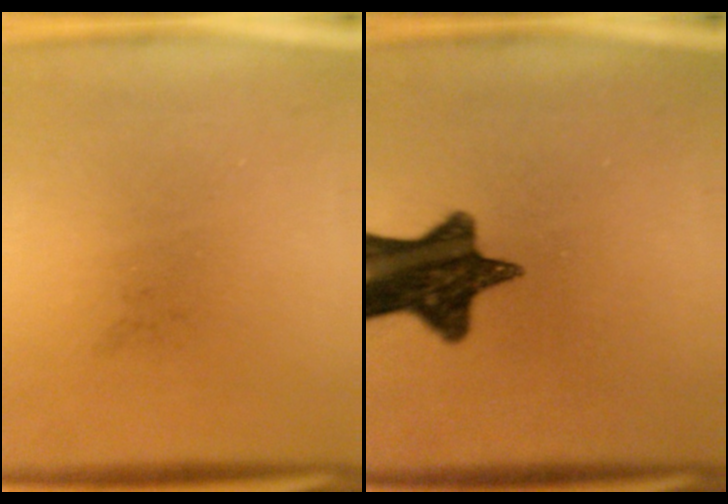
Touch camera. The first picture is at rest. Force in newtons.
{"total": 13.1}